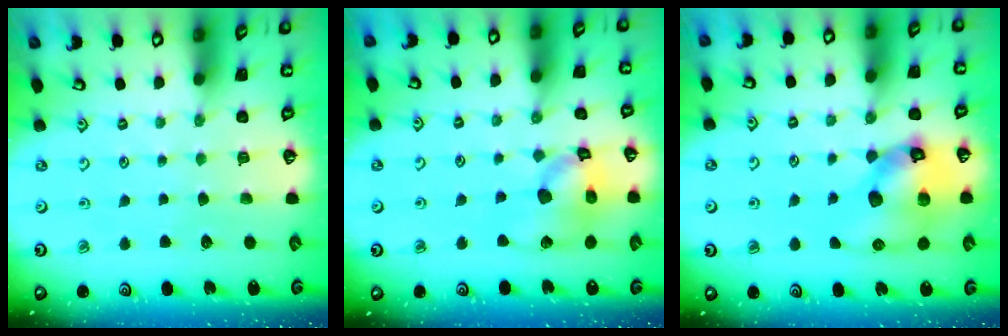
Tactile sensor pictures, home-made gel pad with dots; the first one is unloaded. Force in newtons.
{"total": 14.3, "press": 14.2, "slide": 2.0}
{"total": 15.5, "press": 15.3, "slide": 2.2}